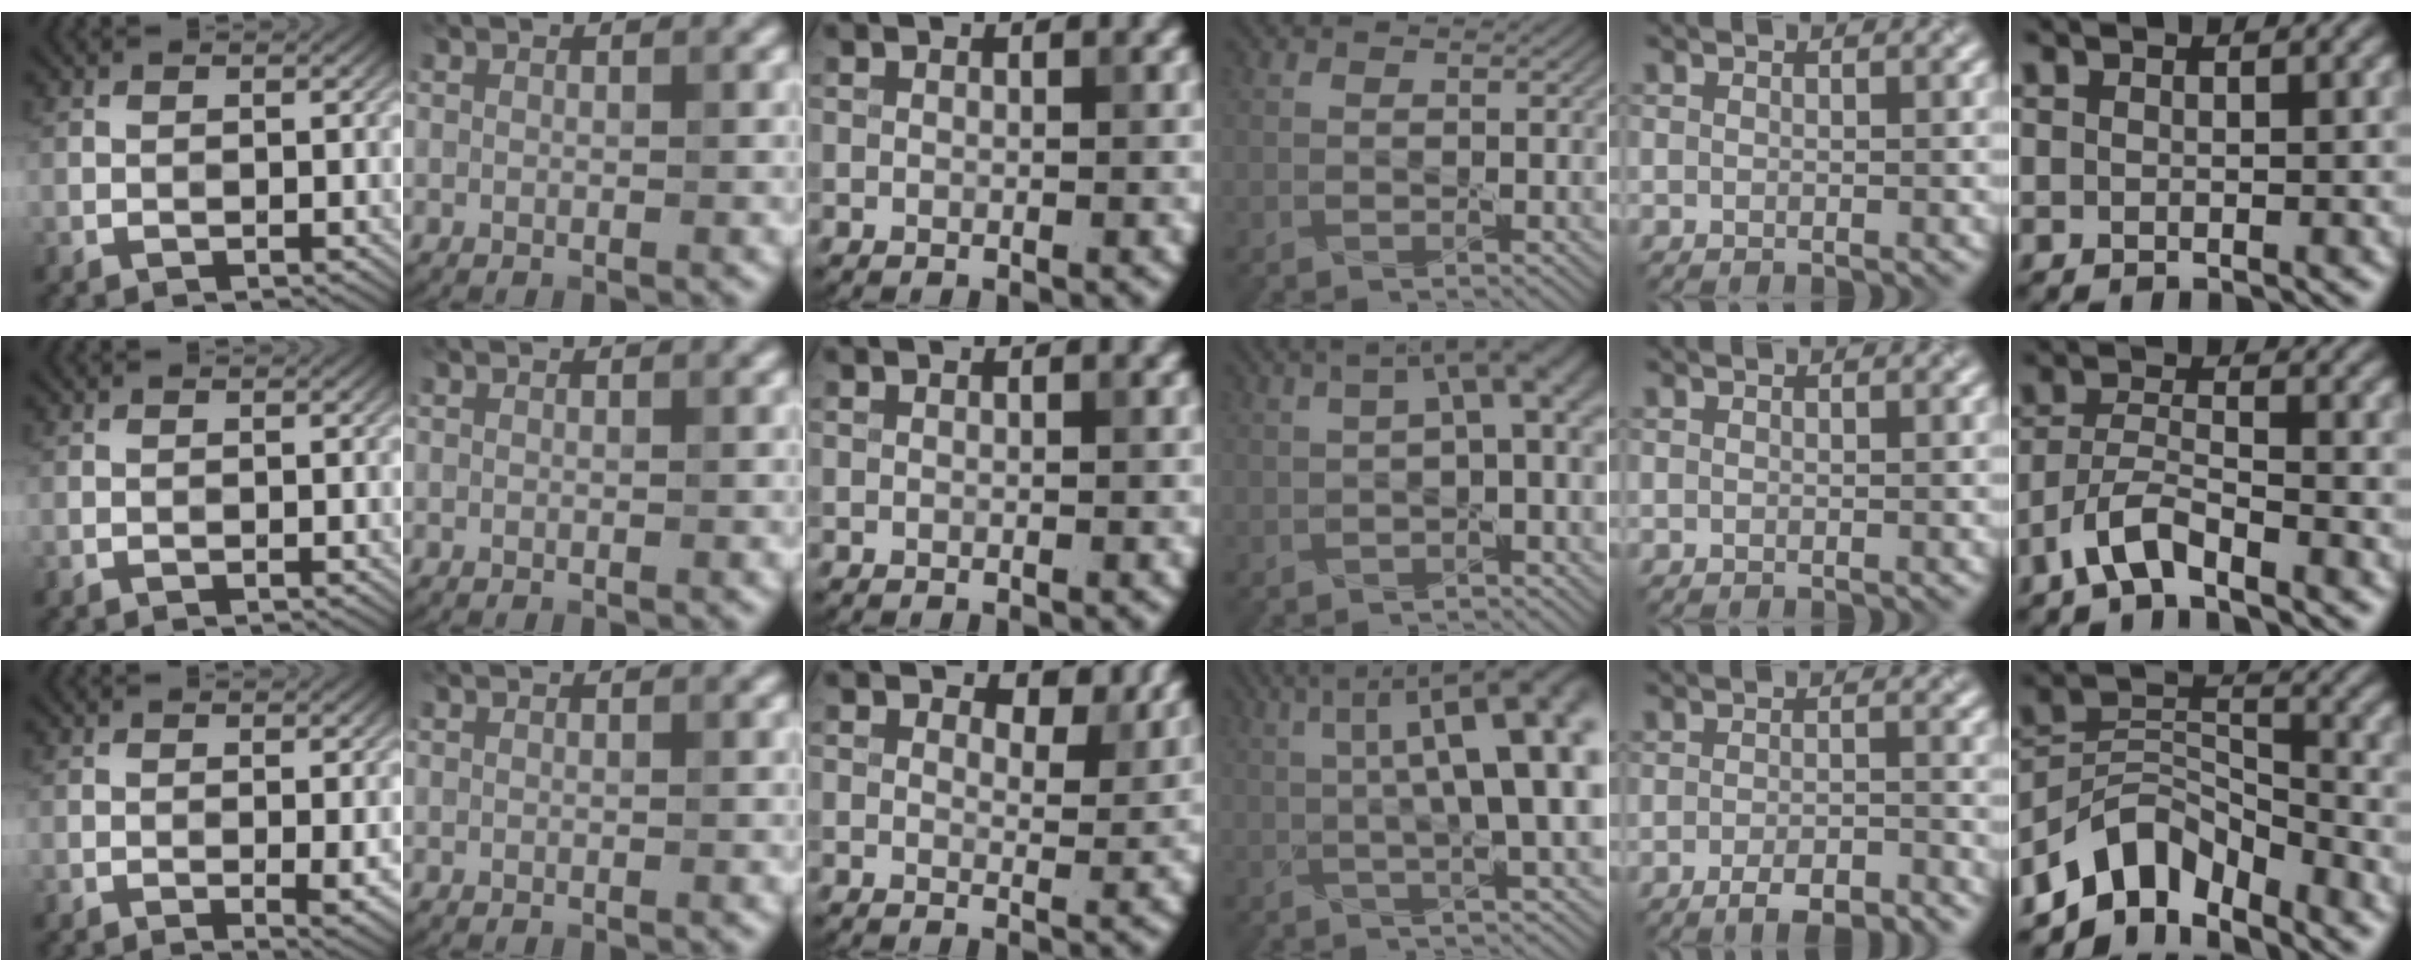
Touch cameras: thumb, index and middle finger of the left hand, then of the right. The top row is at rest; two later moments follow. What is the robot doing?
{"motion": "pour", "object": "sugar"}